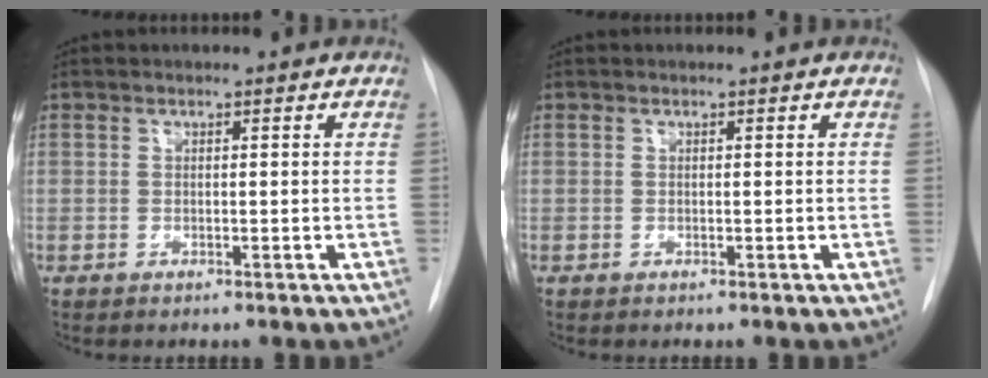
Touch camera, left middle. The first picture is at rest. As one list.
[{"total": 0.0}]